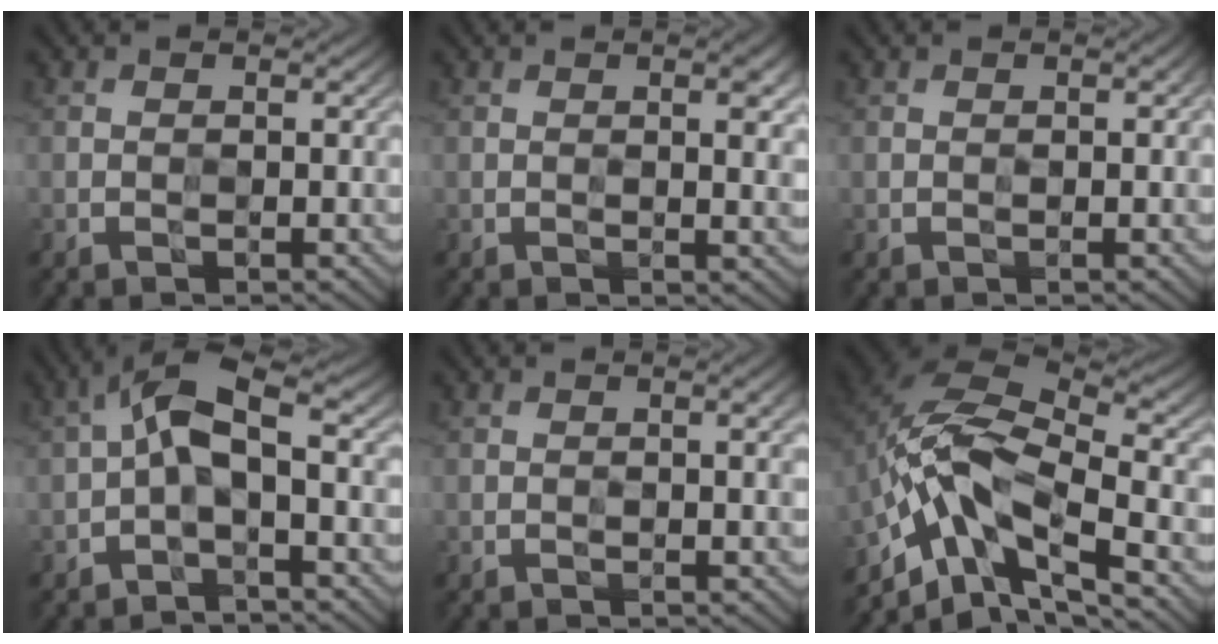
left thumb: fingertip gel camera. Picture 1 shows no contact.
{"total": 3.3, "force": [0.8, 0.6, 3.2], "torque": [-0.049, 0.003, 0.013]}
{"total": 0.8, "force": [0.1, 0.1, 0.8], "torque": [-0.015, 0.001, 0.002]}
{"total": 5.9, "force": [-0.6, 2.2, 5.5], "torque": [-0.106, 0.019, -0.024]}
{"total": 2.5, "force": [0.5, 0.4, 2.4], "torque": [-0.033, 0.004, 0.007]}
{"total": 12.5, "force": [-5.2, 5.7, 9.8], "torque": [-0.201, -0.008, -0.110]}